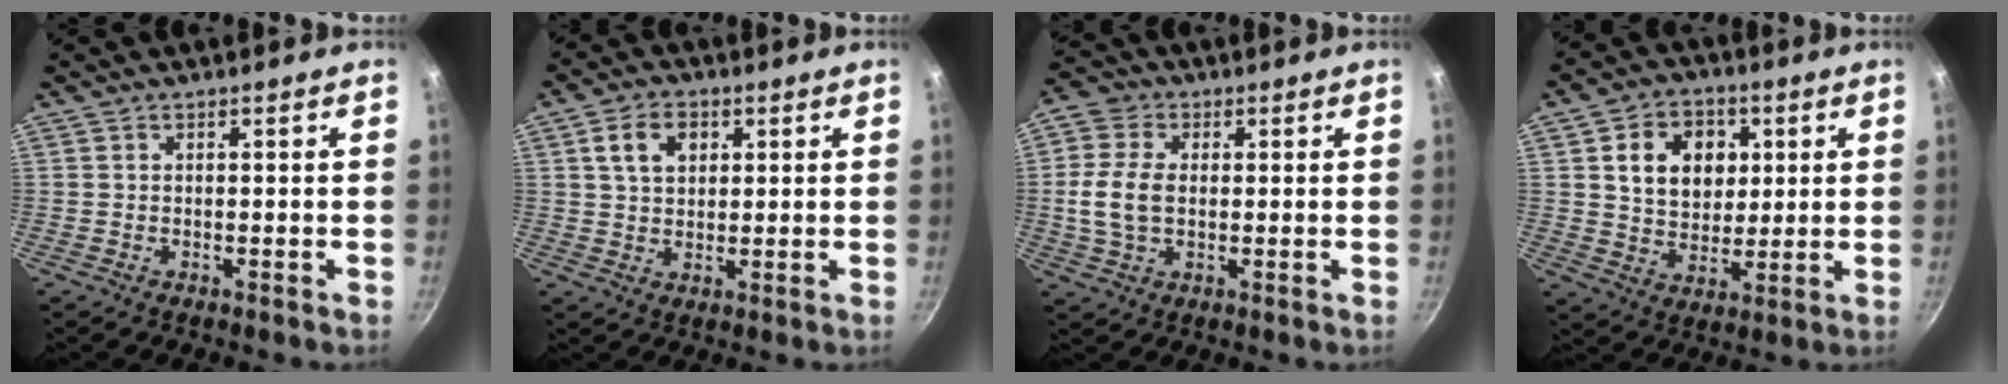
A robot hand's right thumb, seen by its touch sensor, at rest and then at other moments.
{"total": 6.6, "force": [2.3, 4.6, 4.1], "torque": [-0.055, 0.003, 0.037]}
{"total": 9.1, "force": [0.4, 6.4, 6.5], "torque": [-0.110, 0.006, -0.001]}
{"total": 12.2, "force": [3.1, 9.5, 7.0], "torque": [-0.080, -0.003, 0.051]}